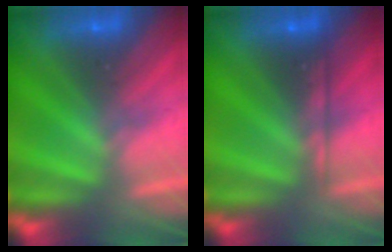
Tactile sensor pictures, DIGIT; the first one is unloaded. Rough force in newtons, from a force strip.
{"total": 2.1}